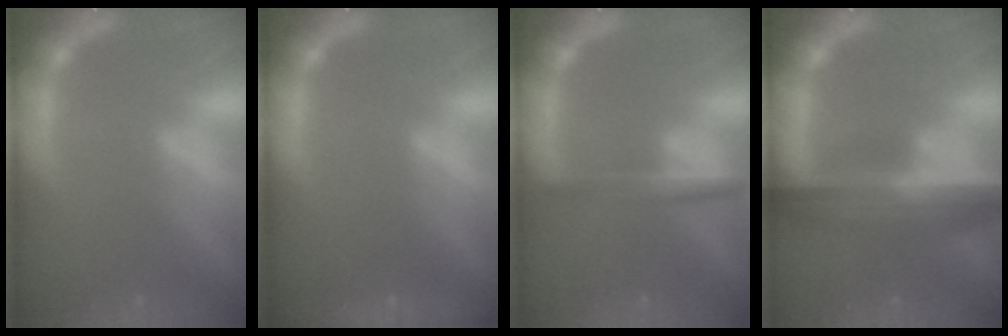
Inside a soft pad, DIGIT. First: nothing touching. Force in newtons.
{"total": 5.0}
{"total": 3.0}
{"total": 9.0}